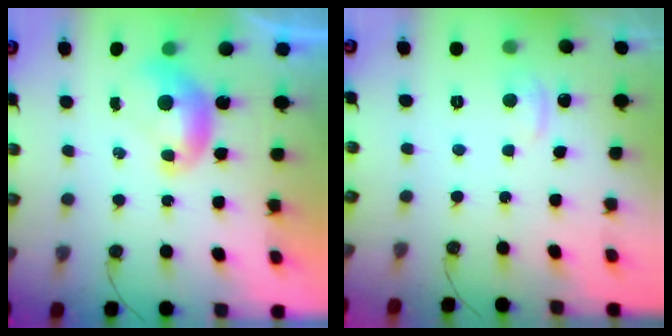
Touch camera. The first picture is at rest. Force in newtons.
{"total": 1.4, "press": 1.3, "slide": 0.7}